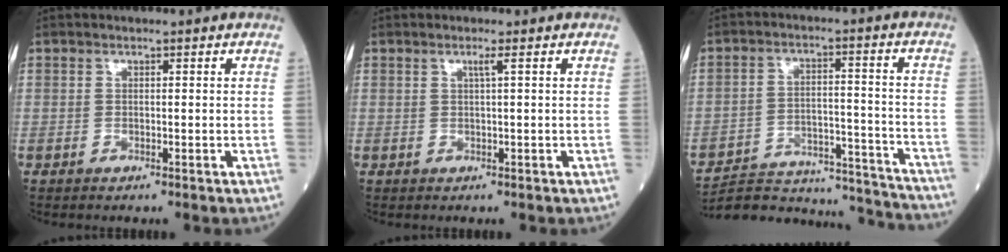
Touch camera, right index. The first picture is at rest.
{"total": 1.0, "force": [0.4, -0.3, 0.9], "torque": [-0.023, -0.002, 0.010]}
{"total": 21.6, "force": [-21.0, 2.5, 4.2], "torque": [-0.067, 0.014, -0.295]}